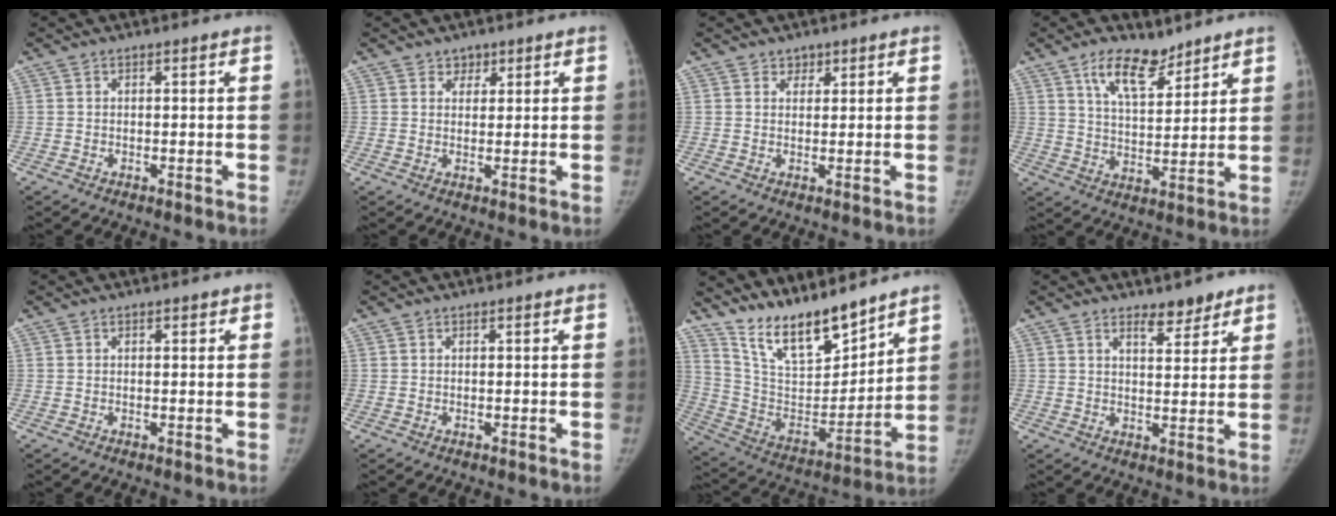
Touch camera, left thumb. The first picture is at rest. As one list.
[{"total": 2.4, "force": [1.5, 1.8, 0.4], "torque": [0.016, -0.008, 0.019]}, {"total": 2.0, "force": [1.4, 1.4, 0.3], "torque": [0.014, -0.007, 0.017]}, {"total": 9.9, "force": [6.8, 4.4, 5.7], "torque": [-0.076, -0.046, 0.124]}, {"total": 0.8, "force": [0.4, 0.5, 0.5], "torque": [0.000, -0.001, 0.003]}, {"total": 0.0}, {"total": 17.2, "force": [14.5, 4.9, 7.9], "torque": [-0.102, -0.092, 0.276]}, {"total": 4.9, "force": [3.7, 2.0, 2.5], "torque": [-0.015, -0.027, 0.057]}]